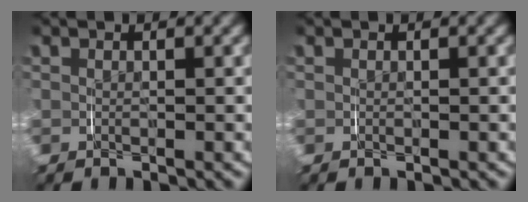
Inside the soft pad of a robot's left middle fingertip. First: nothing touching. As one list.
[{"total": 0.0}]